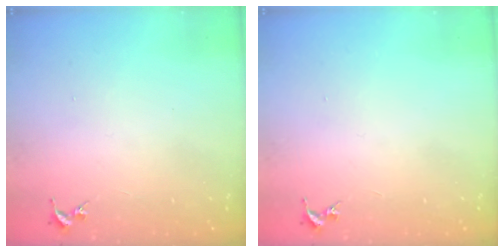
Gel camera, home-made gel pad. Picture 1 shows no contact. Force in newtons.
{"total": 0.0}